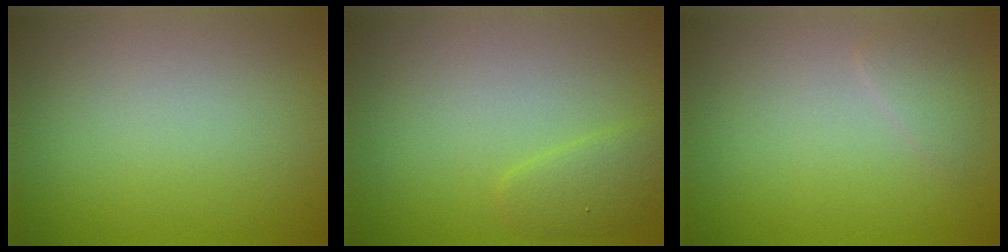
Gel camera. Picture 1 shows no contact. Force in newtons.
{"total": 1.8, "press": 1.8, "slide": 0.1}
{"total": 1.3, "press": 1.3, "slide": 0.1}